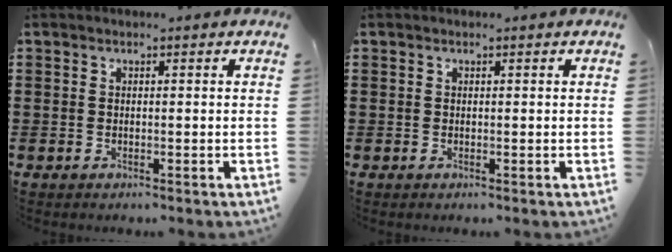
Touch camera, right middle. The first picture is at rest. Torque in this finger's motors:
{"motor_torque": [0.00, 0.00, 0.03, -0.01]}